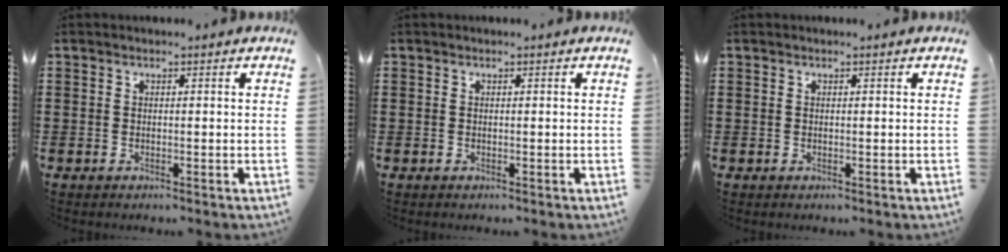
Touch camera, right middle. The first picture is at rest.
{"total": 0.0}
{"total": 0.0}